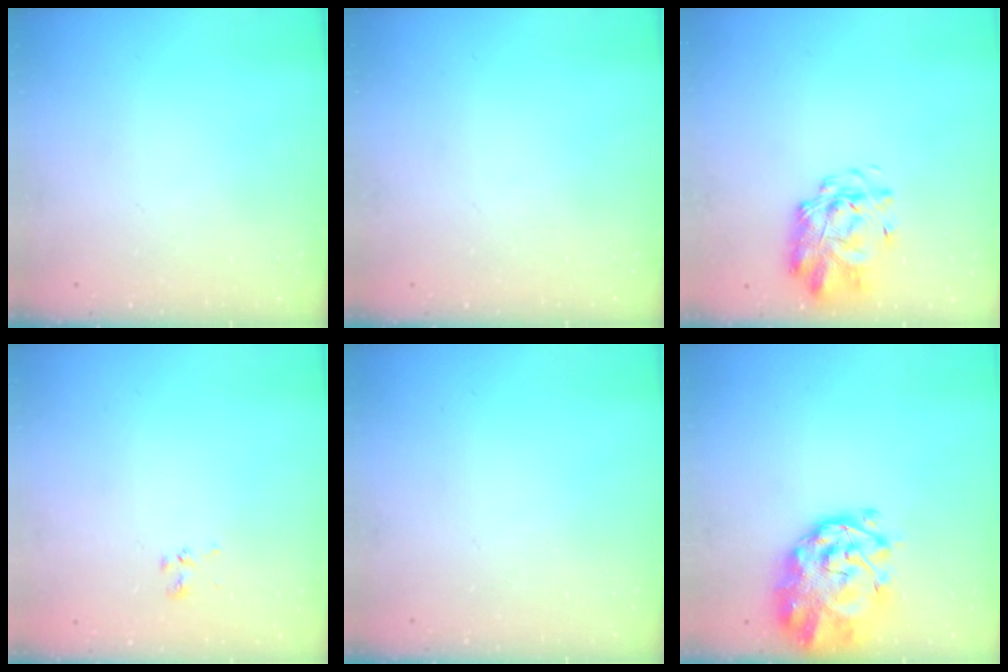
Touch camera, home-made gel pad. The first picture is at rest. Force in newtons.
{"total": 0.0}
{"total": 2.4, "press": 2.2, "slide": 1.0}
{"total": 1.7, "press": 1.5, "slide": 0.8}
{"total": 0.0}
{"total": 3.8, "press": 3.6, "slide": 1.2}